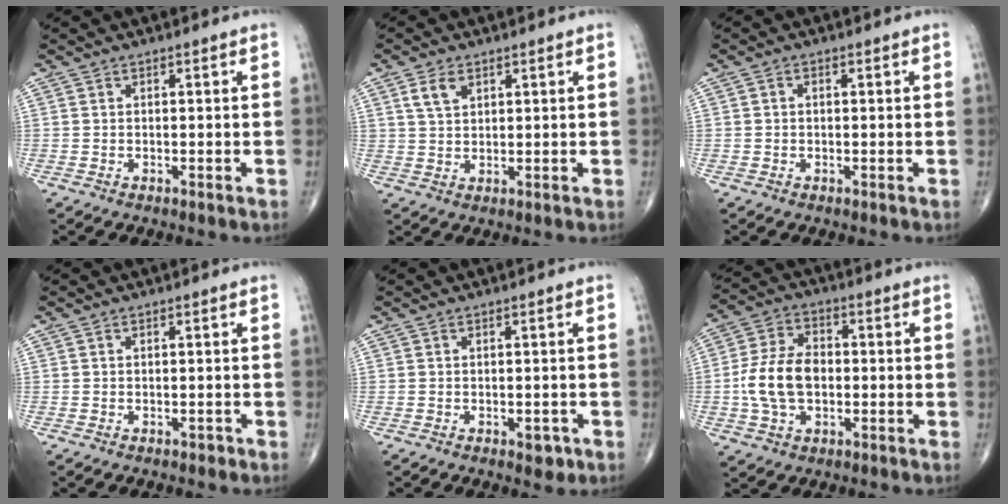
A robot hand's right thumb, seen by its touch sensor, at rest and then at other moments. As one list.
[{"total": 4.0, "force": [2.0, 2.4, 2.5], "torque": [-0.041, -0.005, 0.043]}, {"total": 0.8, "force": [0.0, 0.6, 0.5], "torque": [-0.006, 0.003, -0.001]}, {"total": 0.7, "force": [-0.5, 0.5, 0.3], "torque": [-0.002, 0.000, -0.009]}, {"total": 2.7, "force": [-1.2, 1.5, 1.9], "torque": [-0.011, 0.003, -0.012]}, {"total": 11.6, "force": [-1.2, 7.7, 8.6], "torque": [-0.157, 0.021, -0.026]}]